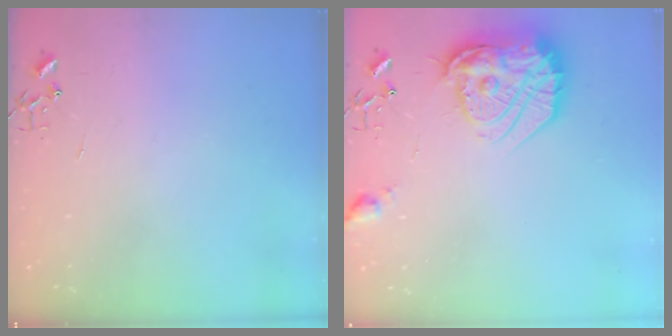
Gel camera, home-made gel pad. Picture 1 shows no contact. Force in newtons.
{"total": 21.6, "press": 21.5, "slide": 1.7}